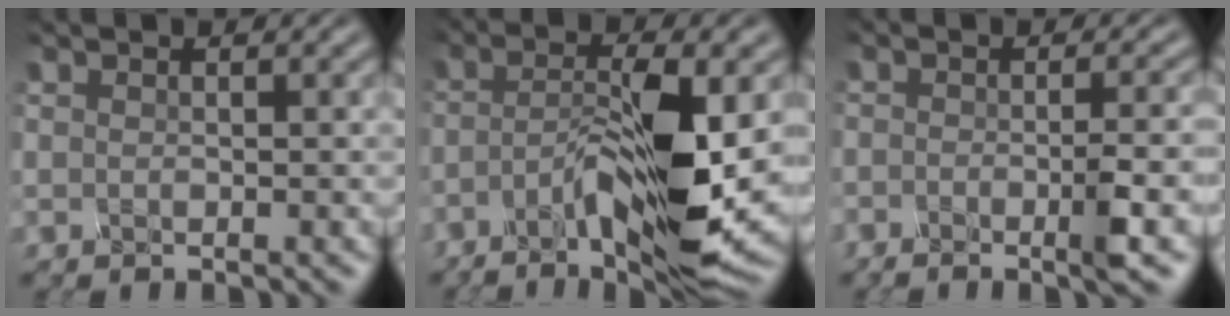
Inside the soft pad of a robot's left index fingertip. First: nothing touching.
{"total": 9.2, "force": [-4.0, 1.4, 8.2], "torque": [-0.155, -0.003, -0.053]}
{"total": 3.3, "force": [-2.1, 0.0, 2.5], "torque": [-0.048, -0.004, -0.020]}